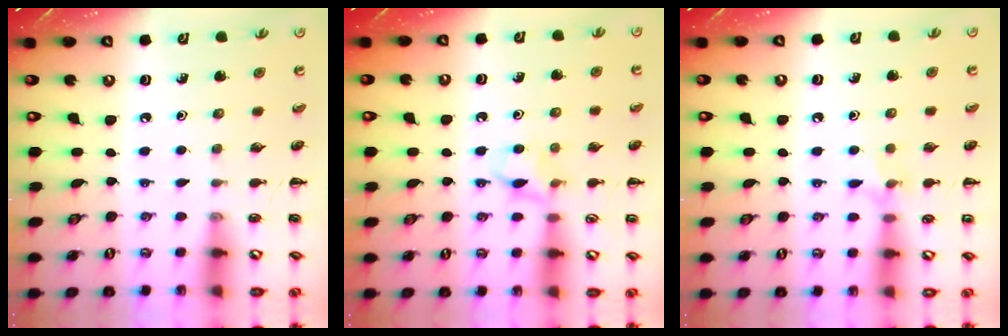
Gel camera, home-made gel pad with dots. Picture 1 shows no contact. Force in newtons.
{"total": 6.7, "press": 6.5, "slide": 1.8}
{"total": 6.6, "press": 6.5, "slide": 1.5}